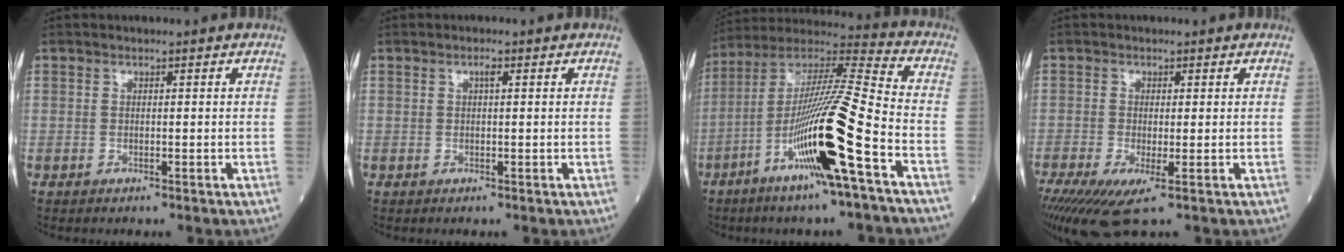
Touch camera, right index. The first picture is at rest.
{"total": 0.9, "force": [0.3, 0.2, 0.8], "torque": [-0.017, 0.002, 0.004]}
{"total": 19.2, "force": [-7.2, -0.3, 17.8], "torque": [-0.352, -0.017, -0.139]}
{"total": 8.0, "force": [-3.9, 2.2, 6.6], "torque": [-0.127, -0.025, -0.067]}